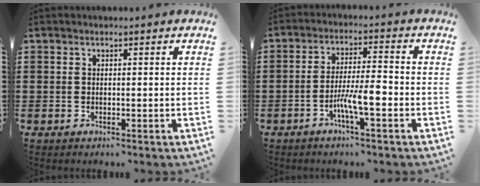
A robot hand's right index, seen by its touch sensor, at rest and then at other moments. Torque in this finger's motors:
{"motor_torque": [0.96, 1.14, 0.15, 0.04]}